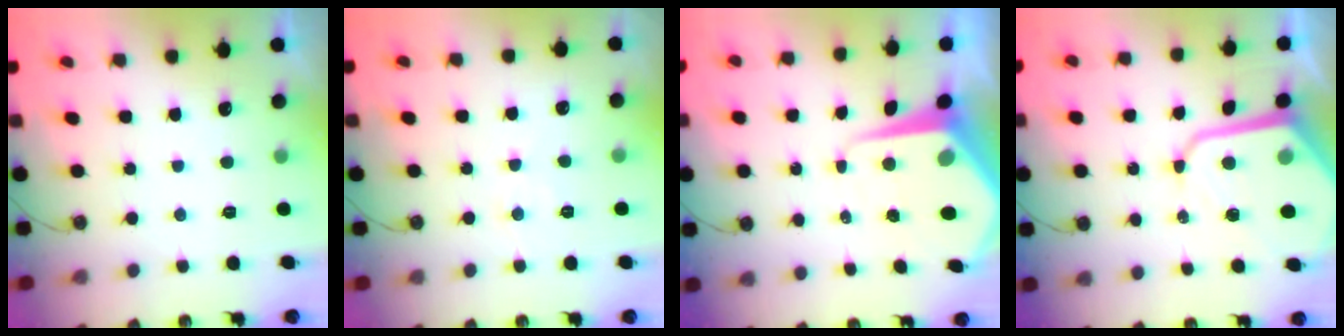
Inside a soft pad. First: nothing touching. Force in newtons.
{"total": 4.9, "press": 4.8, "slide": 0.7}
{"total": 10.5, "press": 10.5, "slide": 0.8}
{"total": 13.8, "press": 13.7, "slide": 1.2}